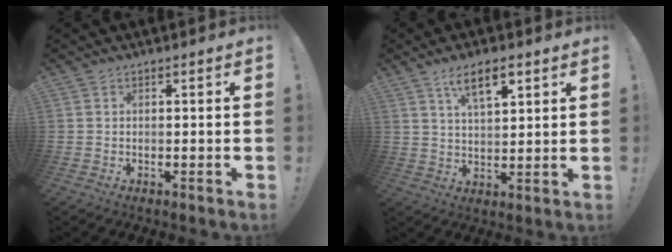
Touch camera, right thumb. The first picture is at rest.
{"total": 8.6, "force": [5.1, 3.1, 6.2], "torque": [-0.097, -0.019, 0.087]}